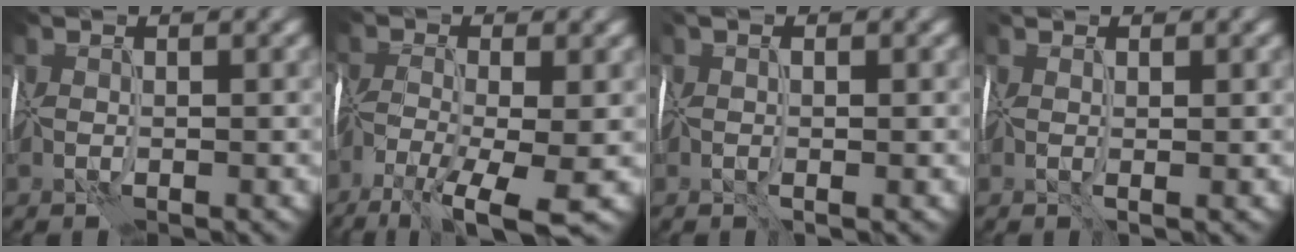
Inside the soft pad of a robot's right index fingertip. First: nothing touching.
{"total": 8.5, "force": [-5.7, 2.3, 5.9], "torque": [-0.129, -0.011, -0.105]}
{"total": 1.1, "force": [0.2, 0.3, 1.0], "torque": [-0.013, 0.006, -0.001]}
{"total": 0.9, "force": [0.5, 0.4, 0.7], "torque": [-0.011, 0.002, 0.008]}